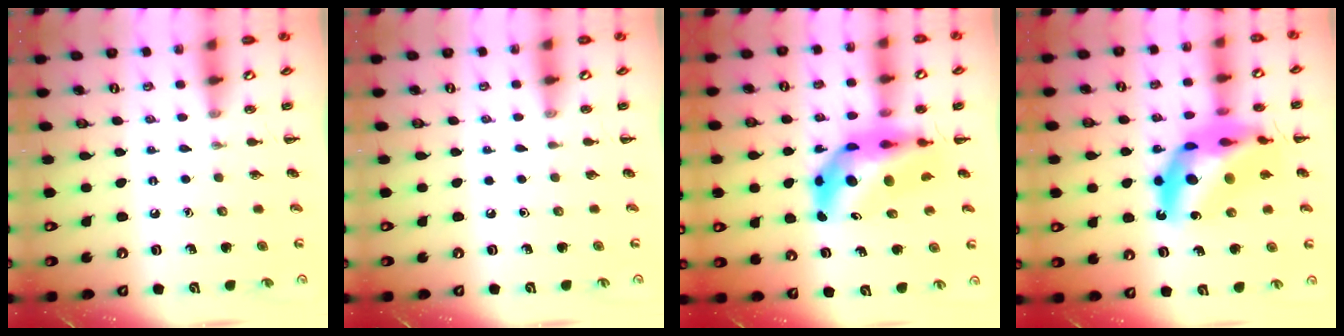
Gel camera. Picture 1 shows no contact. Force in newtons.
{"total": 0.0}
{"total": 10.8, "press": 10.3, "slide": 3.2}
{"total": 19.5, "press": 18.8, "slide": 5.0}